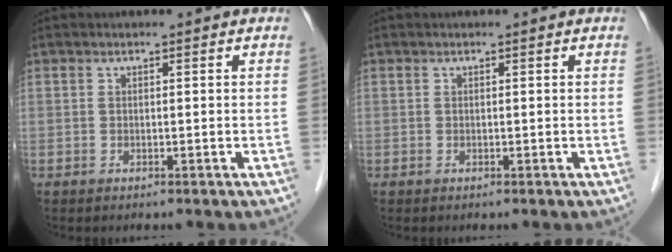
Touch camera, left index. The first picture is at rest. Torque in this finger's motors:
{"motor_torque": [0.00, 0.00, 0.03, 0.00]}